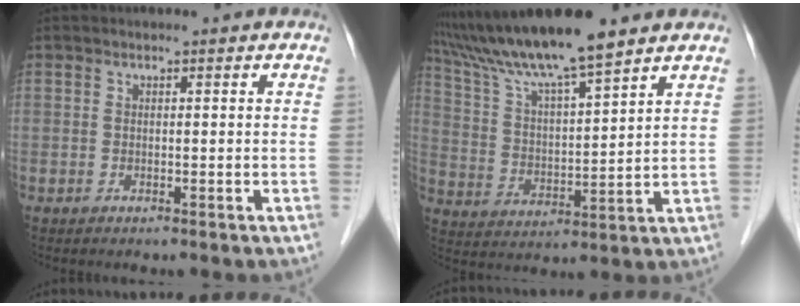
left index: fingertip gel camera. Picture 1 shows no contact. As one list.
[{"total": 13.8, "force": [11.6, -0.3, 7.5], "torque": [-0.143, 0.015, 0.217]}]